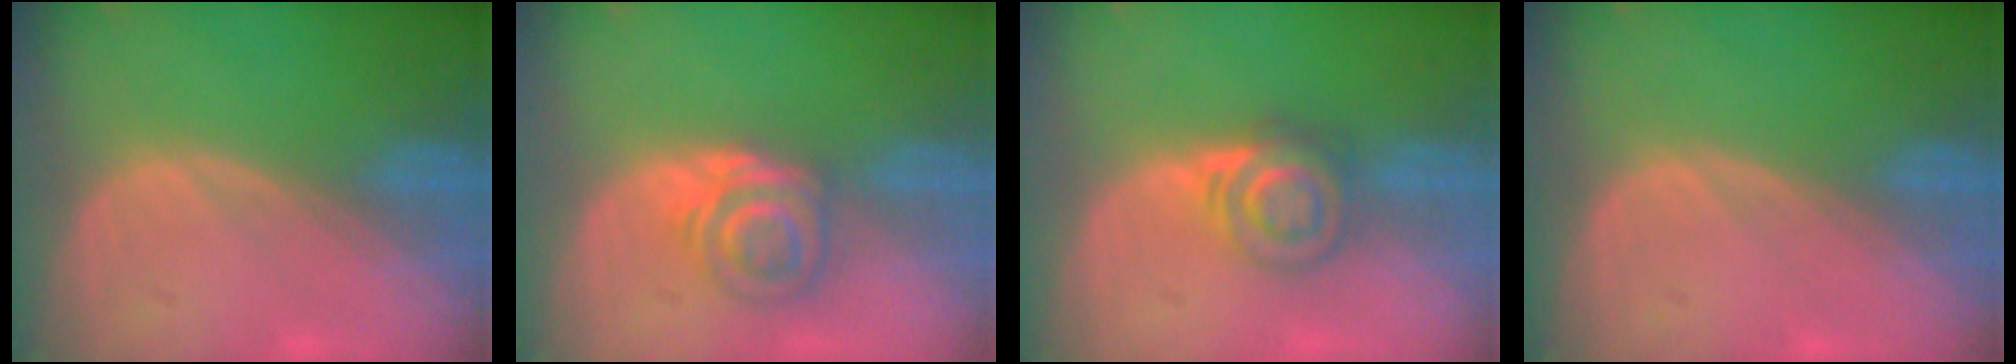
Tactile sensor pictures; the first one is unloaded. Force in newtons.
{"total": 5.5, "press": 5.3, "slide": 1.8}
{"total": 6.3, "press": 5.5, "slide": 3.1}
{"total": 0.0}